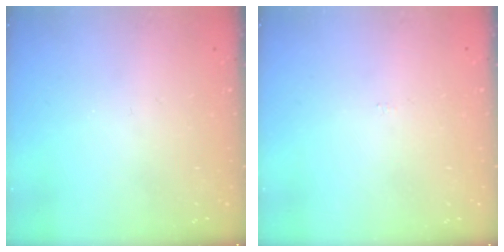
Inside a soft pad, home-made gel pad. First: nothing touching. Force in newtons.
{"total": 0.0}